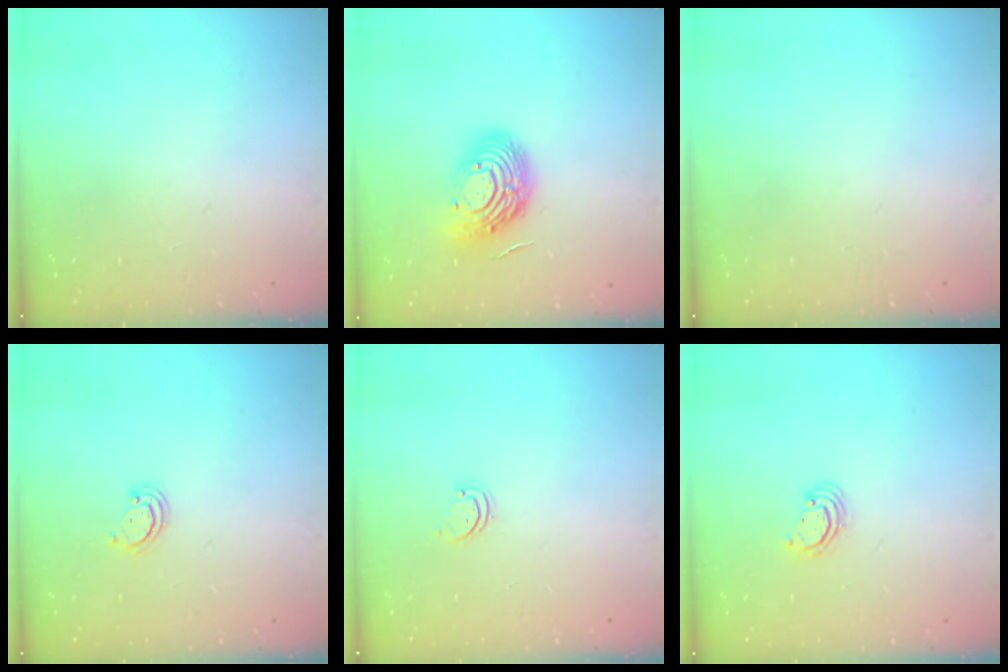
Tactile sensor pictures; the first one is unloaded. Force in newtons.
{"total": 14.4, "press": 14.3, "slide": 1.2}
{"total": 0.0}
{"total": 2.6, "press": 2.6, "slide": 0.3}
{"total": 1.7, "press": 1.7, "slide": 0.3}
{"total": 2.4, "press": 2.4, "slide": 0.1}